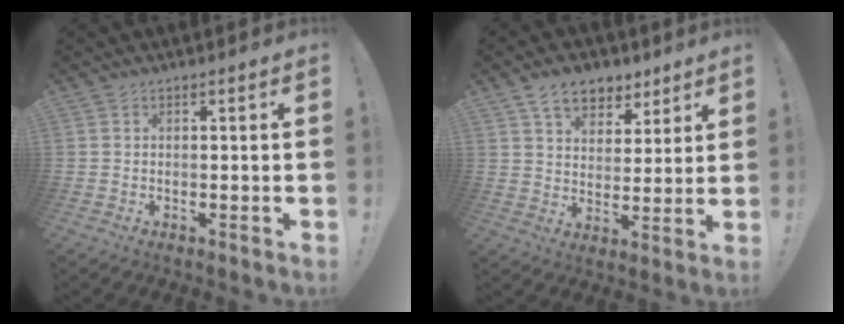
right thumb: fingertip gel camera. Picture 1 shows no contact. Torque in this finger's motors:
{"motor_torque": [0.27, 2.61, 0.03, 0.06, 0.00]}